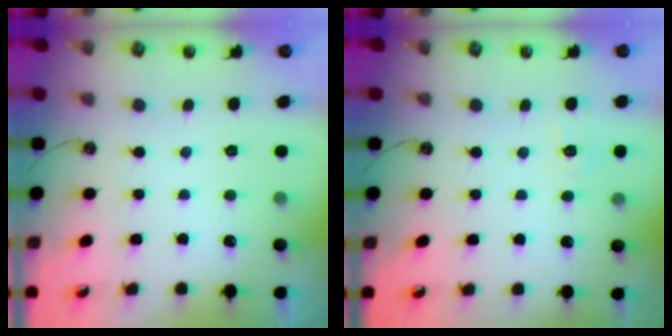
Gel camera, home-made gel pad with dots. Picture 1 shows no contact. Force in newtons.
{"total": 6.5, "press": 6.5, "slide": 0.5}